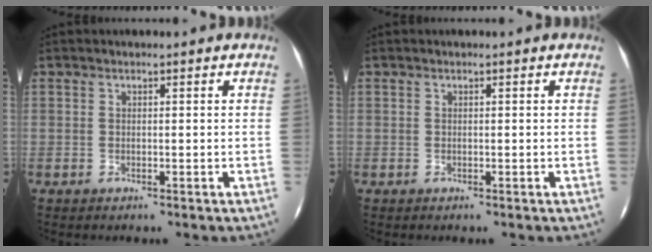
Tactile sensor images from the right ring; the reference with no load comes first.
{"total": 0.0}